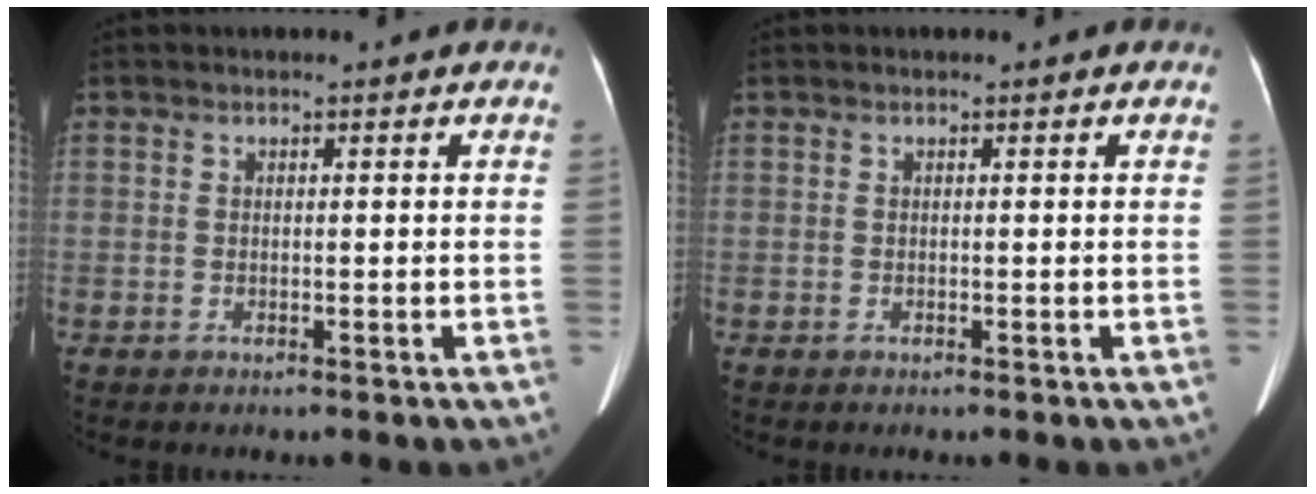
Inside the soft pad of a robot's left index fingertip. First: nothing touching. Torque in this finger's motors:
{"motor_torque": [0.05, 0.01, 0.00, 0.00]}